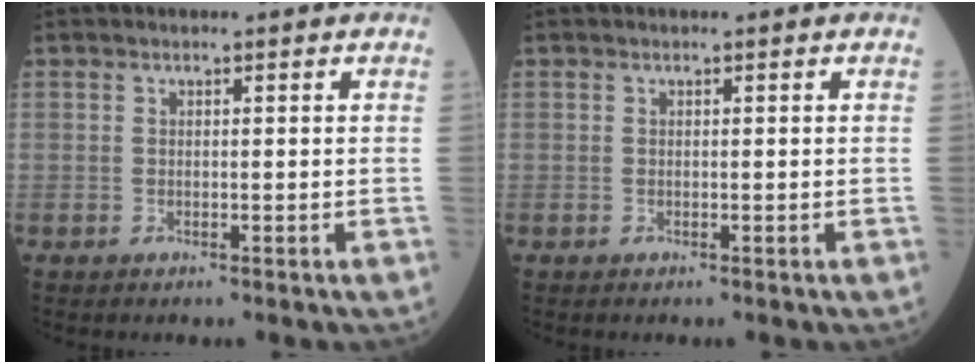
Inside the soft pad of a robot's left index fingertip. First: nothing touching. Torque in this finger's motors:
{"motor_torque": [0.00, 0.00, 0.00, 0.00]}